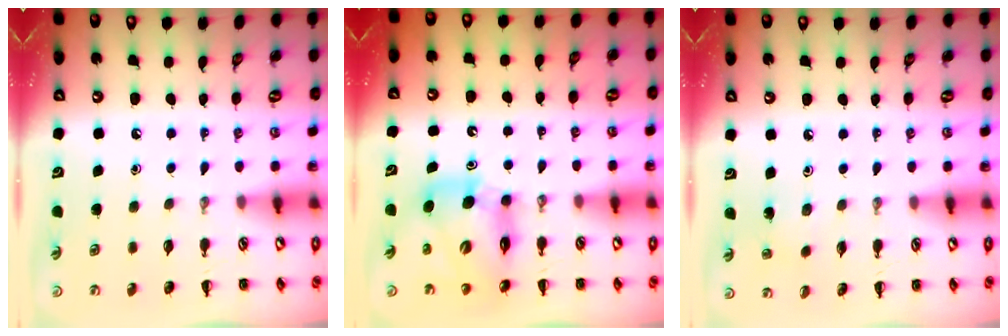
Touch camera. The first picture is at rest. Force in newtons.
{"total": 10.4, "press": 10.0, "slide": 3.1}
{"total": 1.1, "press": 1.0, "slide": 0.5}